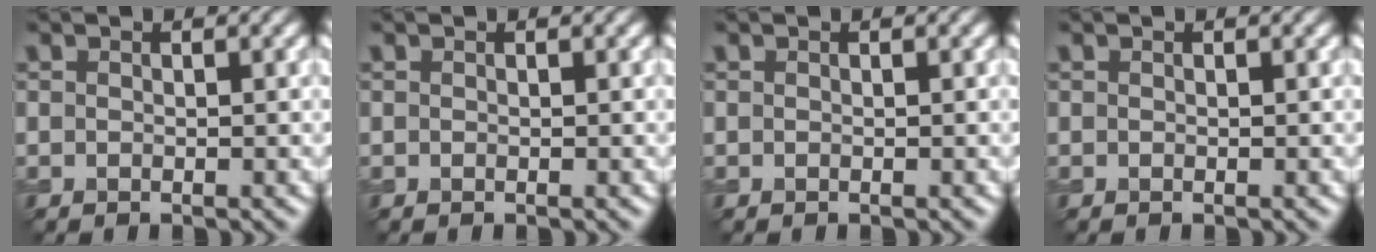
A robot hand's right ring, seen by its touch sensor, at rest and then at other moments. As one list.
[{"total": 0.0}, {"total": 0.0}, {"total": 0.0}]